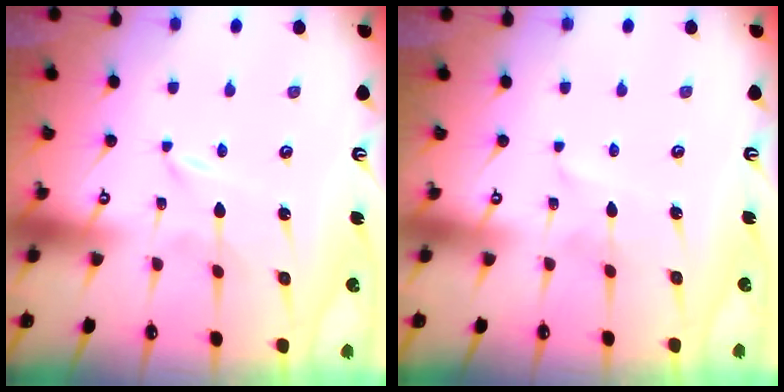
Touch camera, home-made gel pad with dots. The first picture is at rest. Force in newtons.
{"total": 1.9, "press": 1.9, "slide": 0.2}